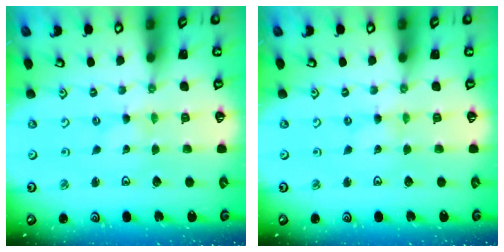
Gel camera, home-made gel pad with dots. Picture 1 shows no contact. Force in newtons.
{"total": 0.0}